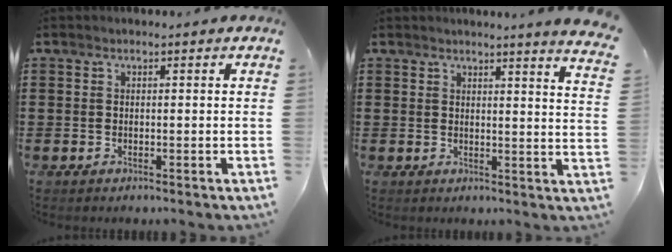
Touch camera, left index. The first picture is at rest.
{"total": 3.3, "force": [3.0, -1.0, 1.0], "torque": [-0.022, -0.022, 0.051]}